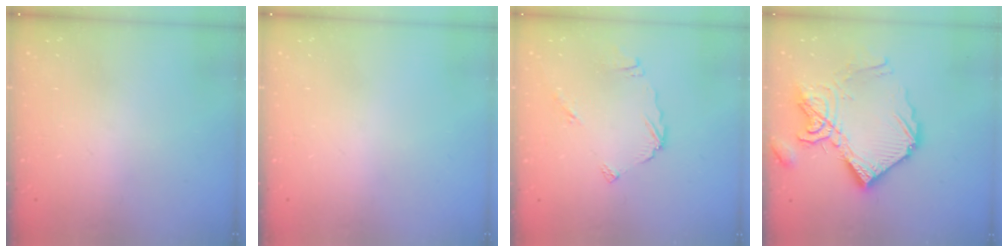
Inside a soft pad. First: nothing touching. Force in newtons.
{"total": 0.0}
{"total": 5.6, "press": 5.6, "slide": 0.1}
{"total": 19.0, "press": 18.9, "slide": 1.5}